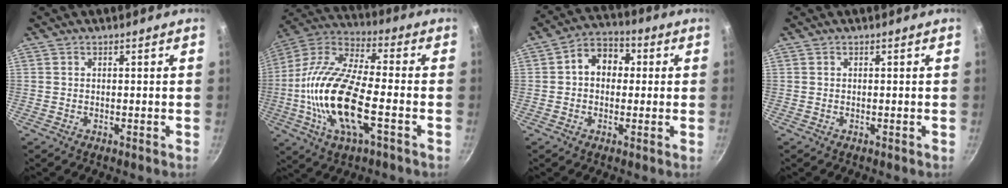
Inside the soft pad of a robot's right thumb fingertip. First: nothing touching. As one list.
[{"total": 20.5, "force": [-4.3, 7.9, 18.5], "torque": [-0.363, 0.028, -0.100]}, {"total": 8.4, "force": [1.0, 6.5, 5.2], "torque": [-0.040, 0.021, 0.000]}, {"total": 0.0}]